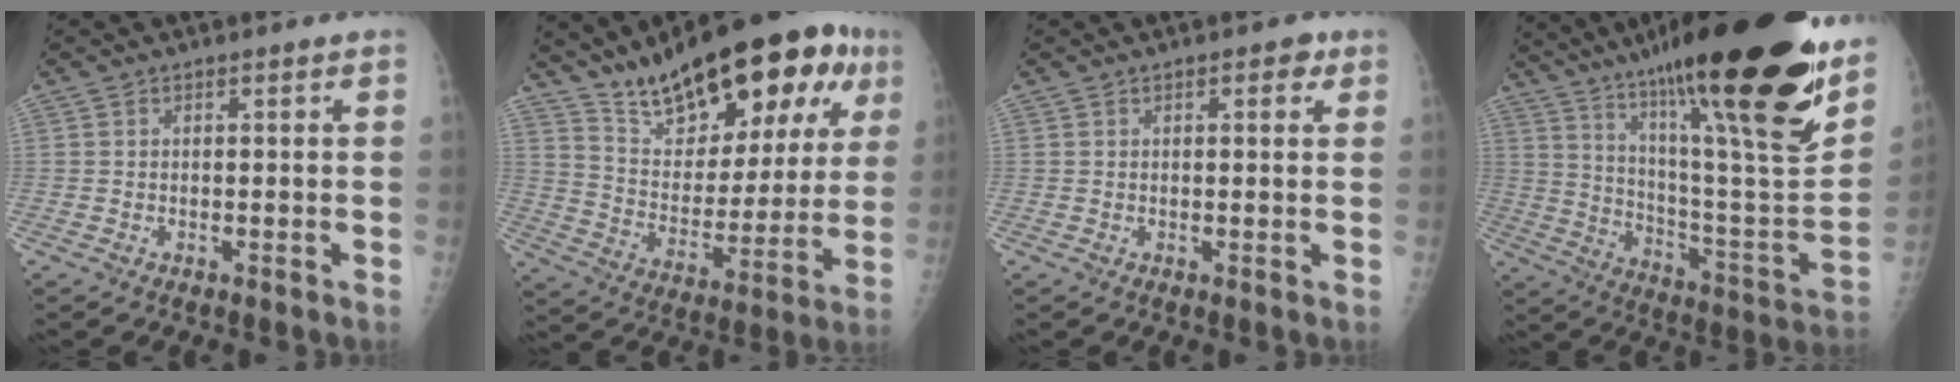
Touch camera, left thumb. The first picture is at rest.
{"total": 25.1, "force": [15.1, 10.1, 17.4], "torque": [-0.219, -0.040, 0.240]}
{"total": 2.6, "force": [1.0, 1.3, 2.0], "torque": [-0.014, 0.001, 0.008]}
{"total": 37.2, "force": [23.0, 6.7, 28.5], "torque": [-0.367, -0.056, 0.364]}